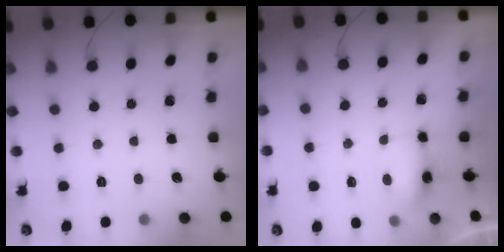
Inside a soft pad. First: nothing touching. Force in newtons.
{"total": 12.4, "press": 6.0, "slide": 10.9}